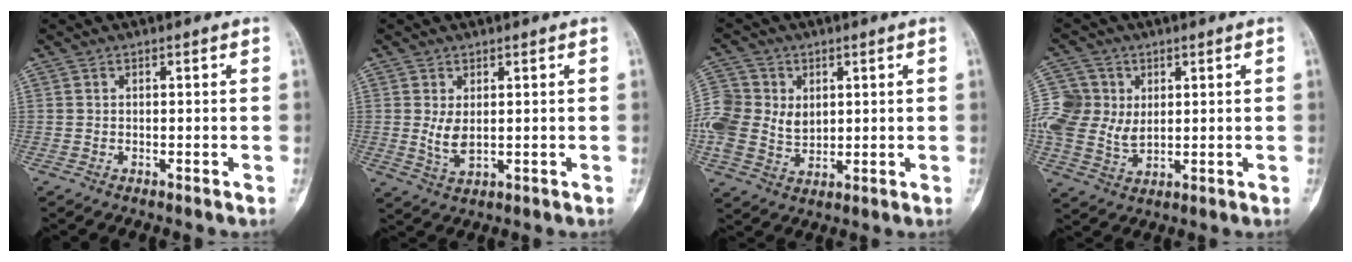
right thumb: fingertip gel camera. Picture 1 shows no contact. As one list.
[{"total": 3.9, "force": [0.6, 2.0, 3.3], "torque": [-0.057, -0.013, 0.019]}, {"total": 14.3, "force": [2.2, 12.0, 7.5], "torque": [-0.172, 0.005, 0.049]}, {"total": 11.7, "force": [2.4, 9.7, 5.9], "torque": [-0.120, 0.002, 0.052]}]